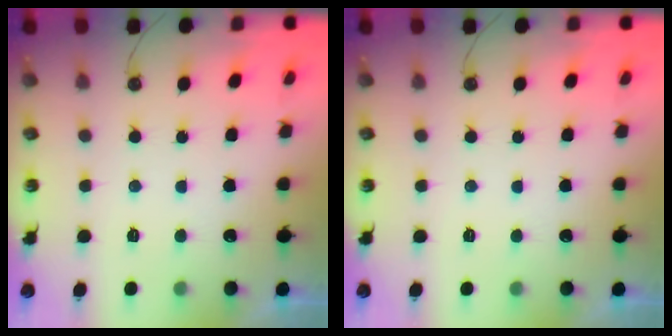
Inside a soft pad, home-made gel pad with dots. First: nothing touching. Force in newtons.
{"total": 0.0}